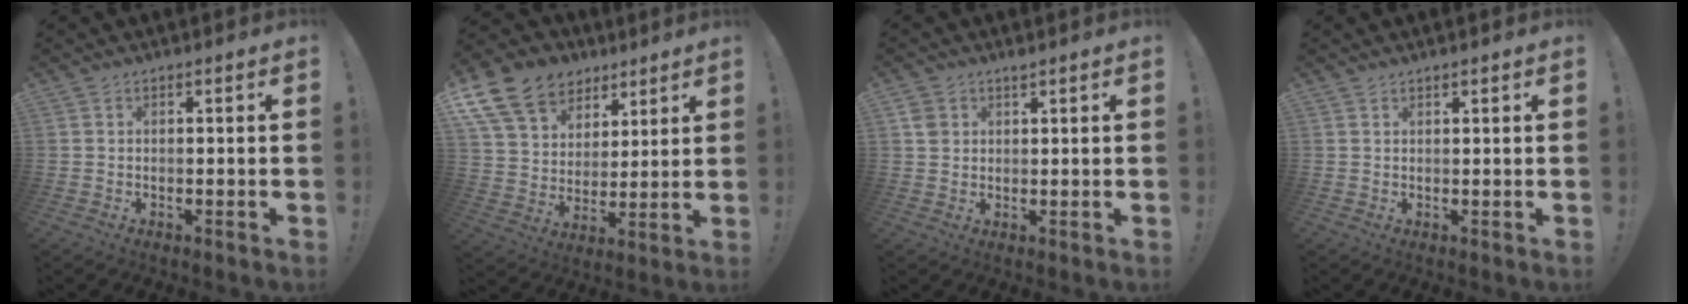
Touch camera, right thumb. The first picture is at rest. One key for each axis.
{"total": 15.5, "fx": 9.0, "fy": 11.1, "fz": 6.0, "tx": -0.106, "ty": -0.050, "tz": 0.181}
{"total": 2.7, "fx": 1.8, "fy": 1.9, "fz": 0.9, "tx": -0.005, "ty": -0.009, "tz": 0.032}
{"total": 0.9, "fx": 0.9, "fy": 0.2, "fz": 0.2, "tx": 0.000, "ty": -0.003, "tz": 0.017}